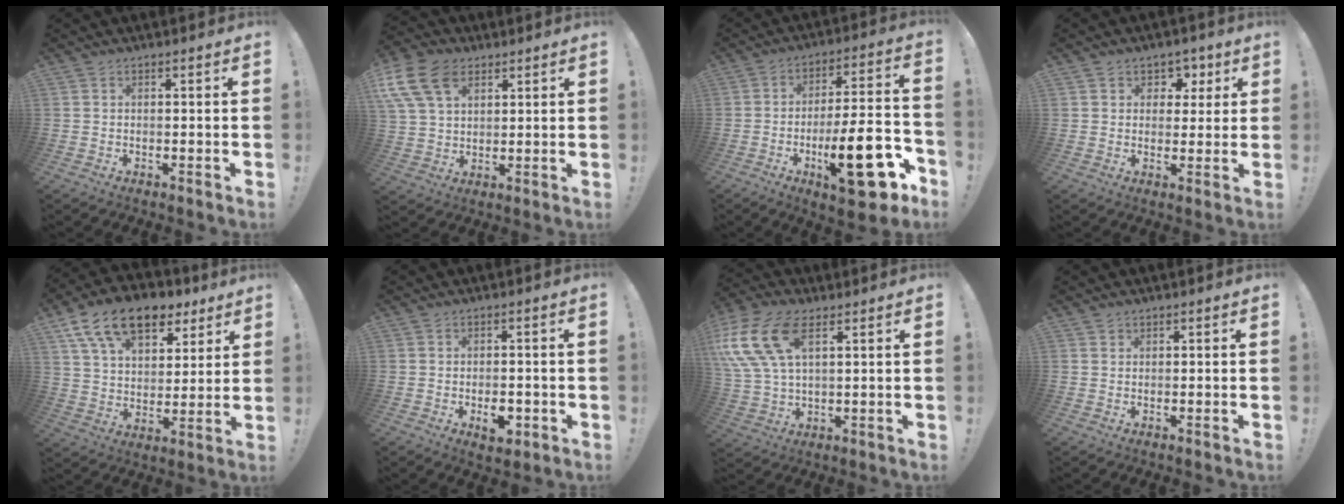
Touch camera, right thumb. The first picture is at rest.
{"total": 14.7, "force": [6.7, 9.5, 8.9], "torque": [-0.183, -0.023, 0.129]}
{"total": 23.2, "force": [-9.4, 7.3, 20.0], "torque": [-0.299, 0.052, -0.141]}
{"total": 5.5, "force": [2.0, 5.0, 0.9], "torque": [-0.005, -0.010, 0.038]}
{"total": 17.4, "force": [10.2, 10.1, 9.8], "torque": [-0.170, -0.051, 0.186]}
{"total": 5.4, "force": [-1.9, 2.9, 4.1], "torque": [-0.057, 0.009, -0.029]}
{"total": 17.9, "force": [7.0, 10.1, 12.9], "torque": [-0.277, -0.020, 0.125]}
{"total": 0.9, "force": [0.7, 0.5, 0.0], "torque": [0.007, -0.003, 0.012]}